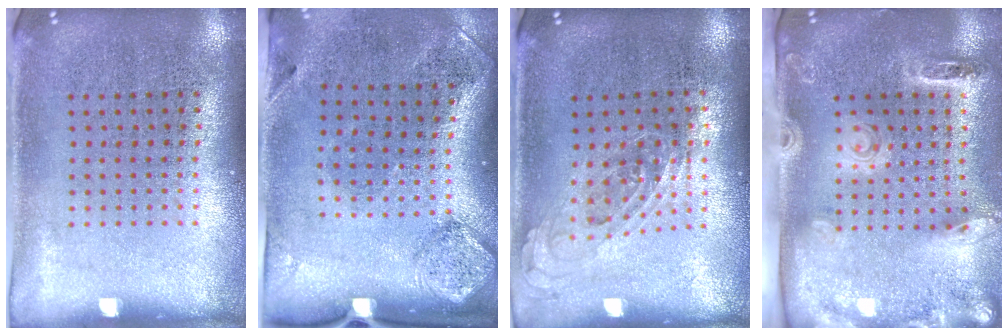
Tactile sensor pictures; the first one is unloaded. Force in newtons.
{"total": 1.9, "press": 1.1, "slide": 1.6}
{"total": 0.8, "press": 0.7, "slide": 0.4}
{"total": 2.6, "press": 1.9, "slide": 1.8}